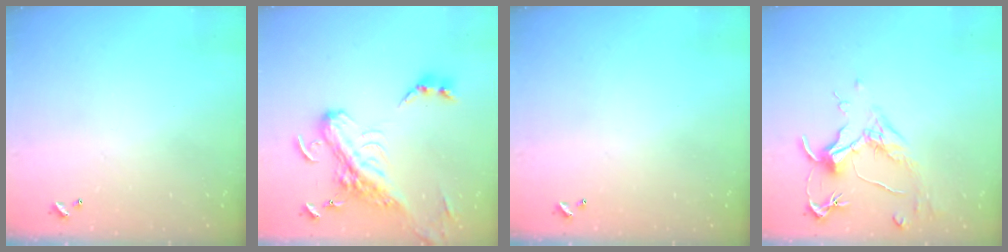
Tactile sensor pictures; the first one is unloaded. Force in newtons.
{"total": 9.5, "press": 9.3, "slide": 2.2}
{"total": 0.0}
{"total": 1.7, "press": 1.4, "slide": 0.9}